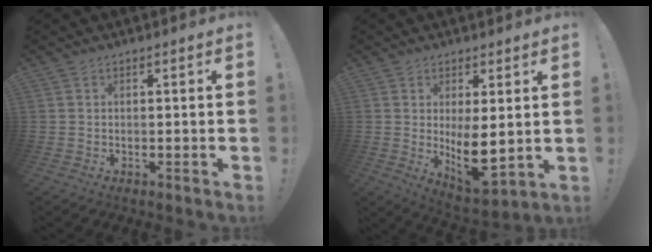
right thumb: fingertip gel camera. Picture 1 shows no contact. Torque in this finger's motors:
{"motor_torque": [0.08, 0.47, 0.07, 0.05, 0.05]}